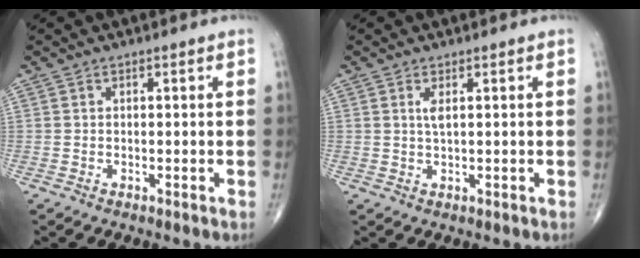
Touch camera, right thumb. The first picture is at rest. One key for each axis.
{"total": 1.6, "fx": 0.6, "fy": 0.3, "fz": 1.5, "tx": -0.031, "ty": -0.004, "tz": 0.013}